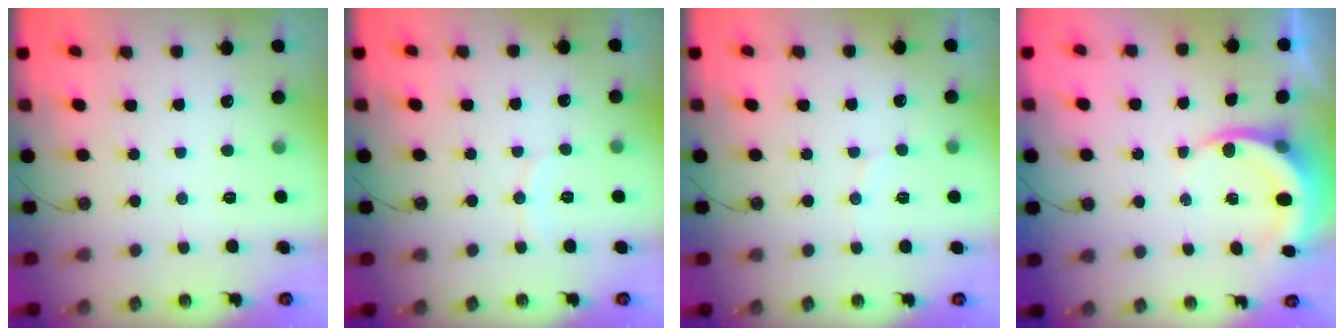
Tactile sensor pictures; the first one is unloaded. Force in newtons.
{"total": 4.2, "press": 4.1, "slide": 0.6}
{"total": 4.0, "press": 3.9, "slide": 0.9}
{"total": 4.7, "press": 4.6, "slide": 0.3}